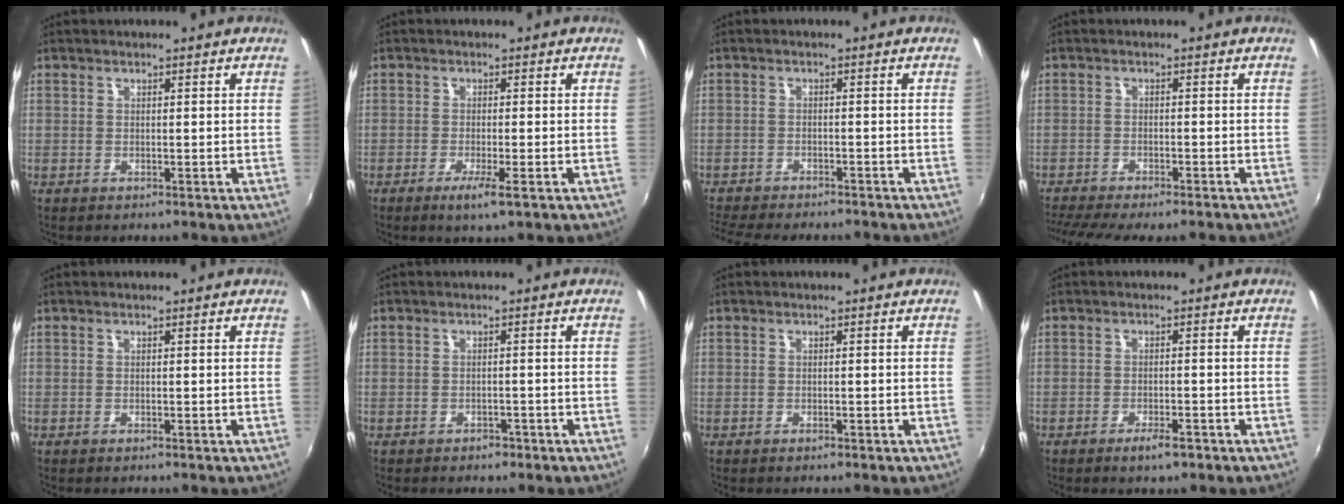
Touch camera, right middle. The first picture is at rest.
{"total": 4.0, "force": [-2.1, 0.3, 3.4], "torque": [-0.072, -0.011, -0.037]}
{"total": 10.6, "force": [-9.4, 2.1, 4.3], "torque": [-0.105, -0.025, -0.146]}
{"total": 9.2, "force": [-8.0, 1.1, 4.4], "torque": [-0.106, -0.033, -0.128]}
{"total": 0.0}
{"total": 2.6, "force": [-2.0, 1.4, 0.9], "torque": [-0.020, -0.007, -0.025]}
{"total": 0.9, "force": [-0.6, 0.4, 0.4], "torque": [-0.008, -0.002, -0.010]}
{"total": 3.5, "force": [-2.3, 1.0, 2.4], "torque": [-0.050, -0.005, -0.037]}